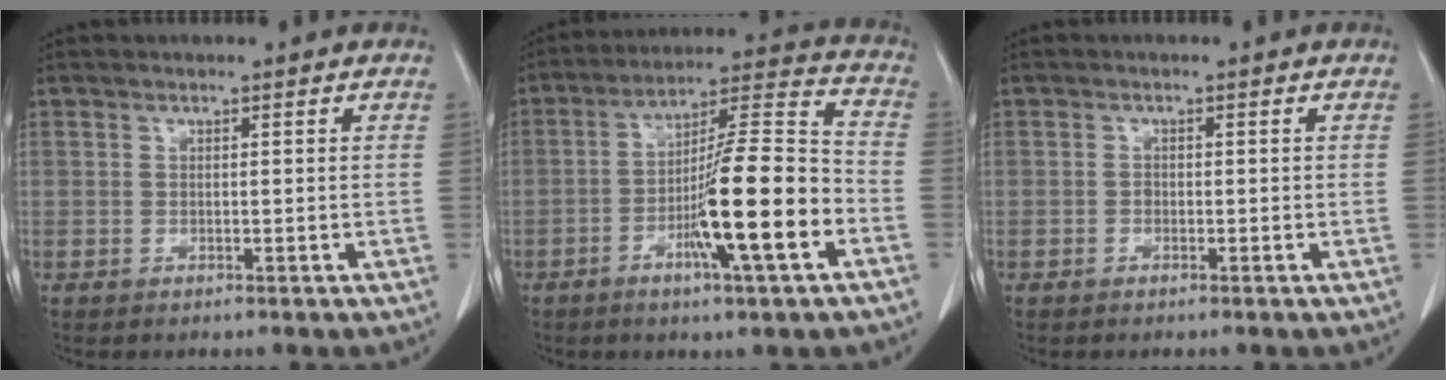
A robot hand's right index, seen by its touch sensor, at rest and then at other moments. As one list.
[{"total": 15.9, "force": [-5.4, 0.8, 14.9], "torque": [-0.248, -0.002, -0.091]}, {"total": 0.6, "force": [-0.3, 0.5, 0.2], "torque": [-0.001, 0.003, -0.007]}]